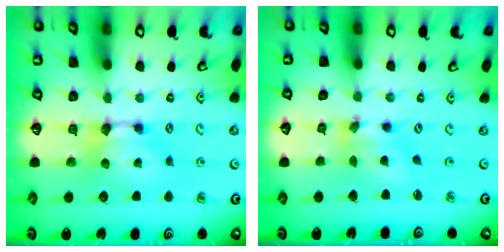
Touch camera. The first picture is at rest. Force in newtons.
{"total": 2.0, "press": 1.5, "slide": 1.3}